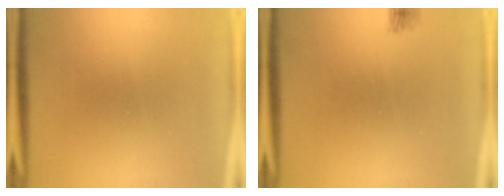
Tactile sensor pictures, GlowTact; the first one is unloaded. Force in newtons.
{"total": 1.6}